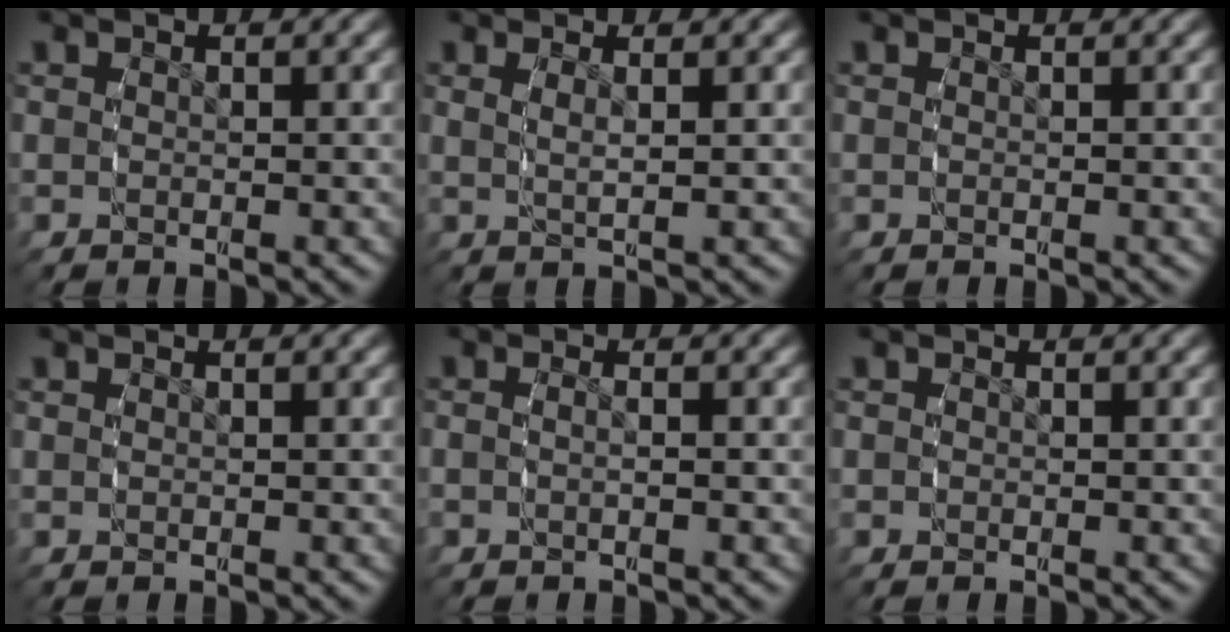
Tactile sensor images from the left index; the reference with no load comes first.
{"total": 1.8, "force": [0.8, 0.0, 1.6], "torque": [-0.031, -0.005, 0.021]}
{"total": 0.0}
{"total": 0.0}
{"total": 1.4, "force": [-0.6, 0.3, 1.2], "torque": [-0.038, -0.004, -0.011]}
{"total": 0.7, "force": [-0.1, 0.7, 0.2], "torque": [-0.012, -0.003, -0.002]}